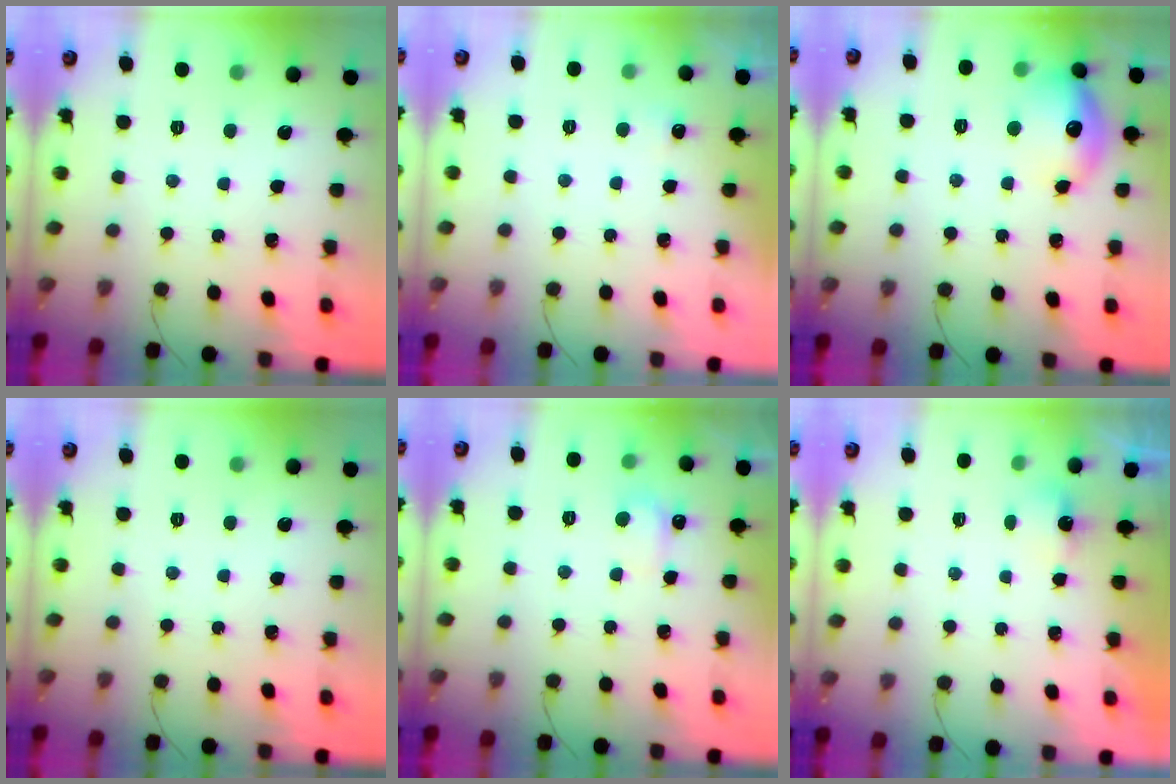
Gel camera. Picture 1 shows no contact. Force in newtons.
{"total": 11.2, "press": 2.2, "slide": 11.0}
{"total": 14.4, "press": 14.4, "slide": 1.1}
{"total": 0.0}
{"total": 4.2, "press": 4.1, "slide": 1.0}
{"total": 2.7, "press": 2.6, "slide": 0.6}